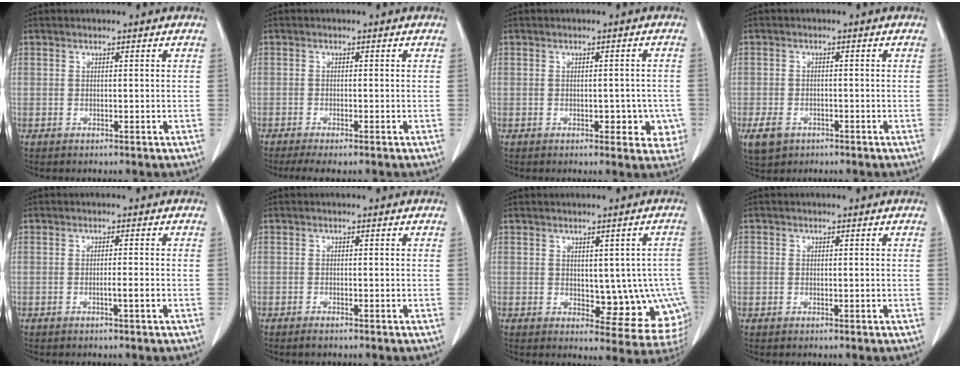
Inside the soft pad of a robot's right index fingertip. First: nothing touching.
{"total": 4.3, "force": [-3.3, 0.5, 2.6], "torque": [-0.038, -0.009, -0.051]}
{"total": 4.6, "force": [-1.4, 2.6, 3.6], "torque": [-0.020, 0.006, -0.012]}
{"total": 4.5, "force": [-2.5, 3.2, 2.0], "torque": [-0.039, -0.003, -0.035]}
{"total": 1.5, "force": [-0.6, -0.2, 1.3], "torque": [-0.023, 0.001, -0.009]}
{"total": 1.1, "force": [-0.9, 0.1, 0.6], "torque": [-0.011, -0.002, -0.014]}
{"total": 9.9, "force": [-1.1, 5.2, 8.4], "torque": [-0.074, 0.007, 0.003]}
{"total": 1.9, "force": [0.1, 1.8, 0.7], "torque": [-0.019, 0.014, 0.005]}